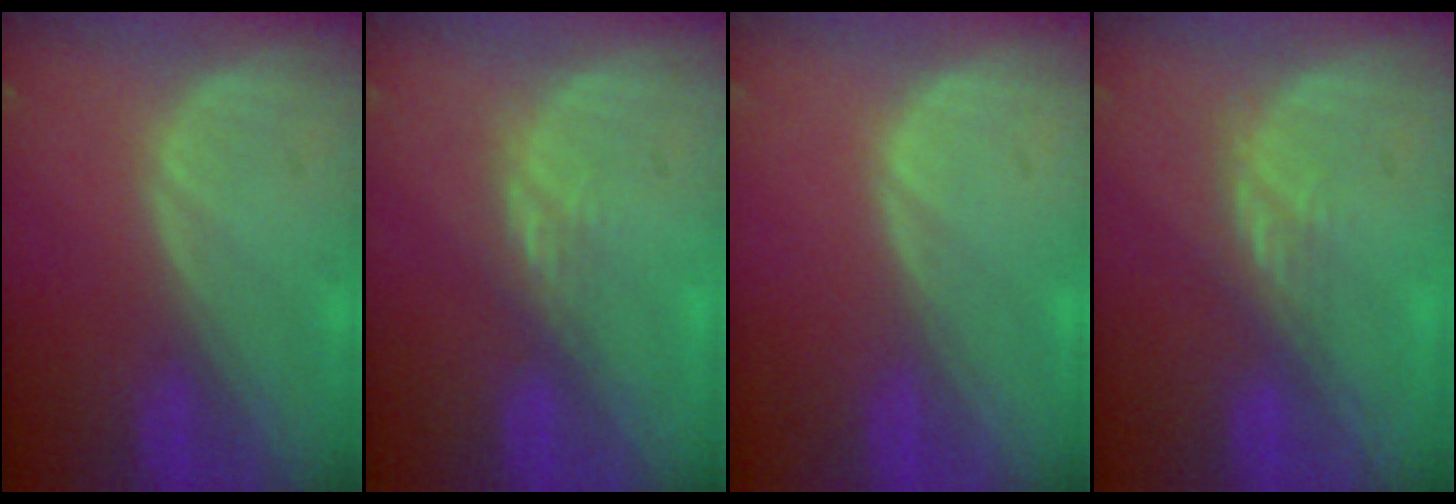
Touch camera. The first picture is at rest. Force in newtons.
{"total": 2.4, "press": 1.9, "slide": 1.4}
{"total": 0.0}
{"total": 2.5, "press": 2.1, "slide": 1.4}